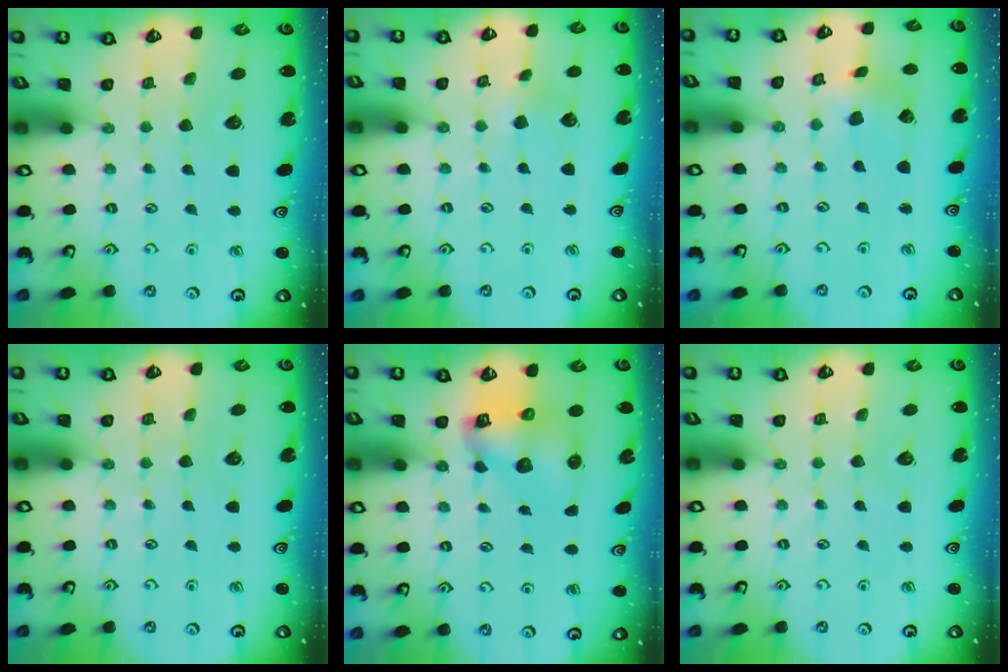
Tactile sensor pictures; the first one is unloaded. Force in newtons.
{"total": 3.2, "press": 3.0, "slide": 0.9}
{"total": 1.7, "press": 1.7, "slide": 0.2}
{"total": 0.0}
{"total": 8.2, "press": 8.1, "slide": 1.3}
{"total": 0.0}